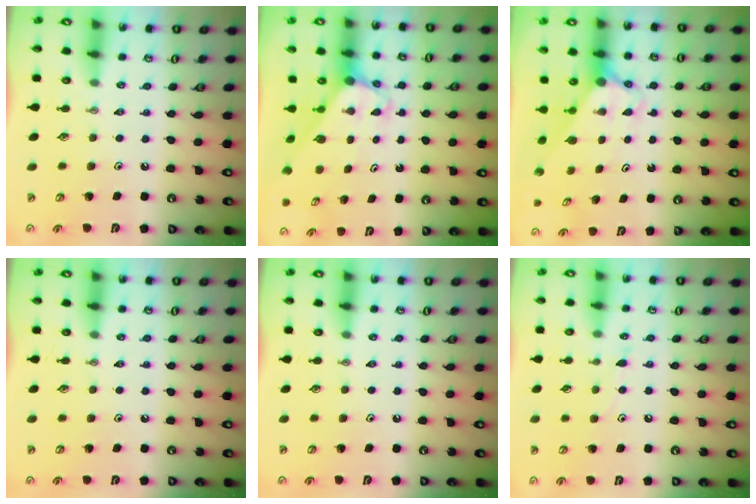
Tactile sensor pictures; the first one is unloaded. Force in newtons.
{"total": 3.1, "press": 3.1, "slide": 0.2}
{"total": 3.0, "press": 3.0, "slide": 0.0}
{"total": 0.0}
{"total": 0.0}
{"total": 6.0, "press": 6.0, "slide": 0.6}